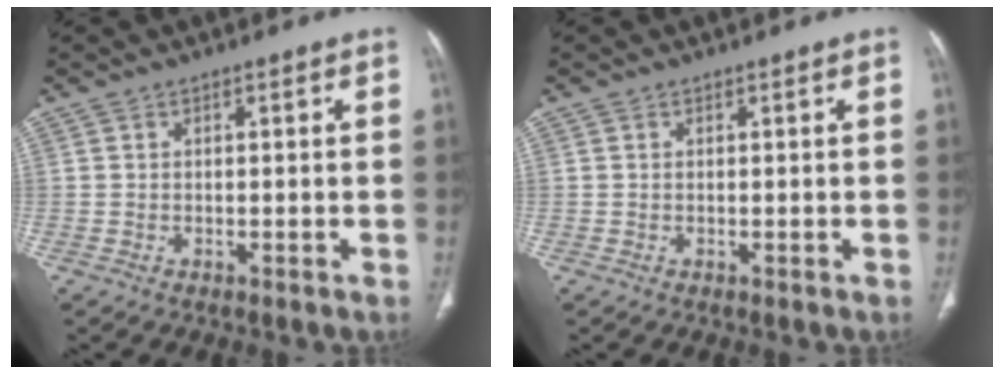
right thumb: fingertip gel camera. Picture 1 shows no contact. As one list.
[{"total": 0.0}]